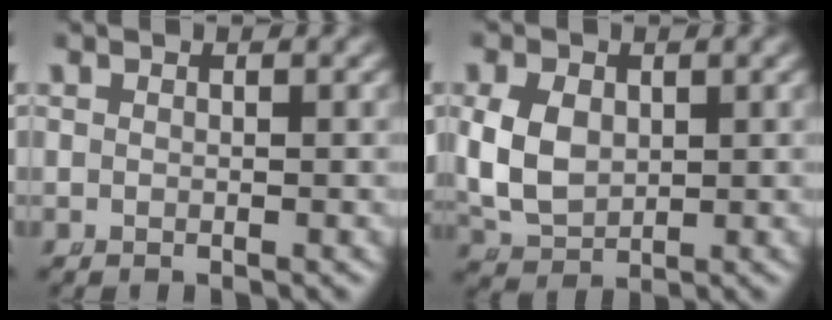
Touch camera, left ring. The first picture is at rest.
{"total": 6.0, "force": [-0.1, 4.9, 3.4], "torque": [-0.094, -0.024, 0.016]}